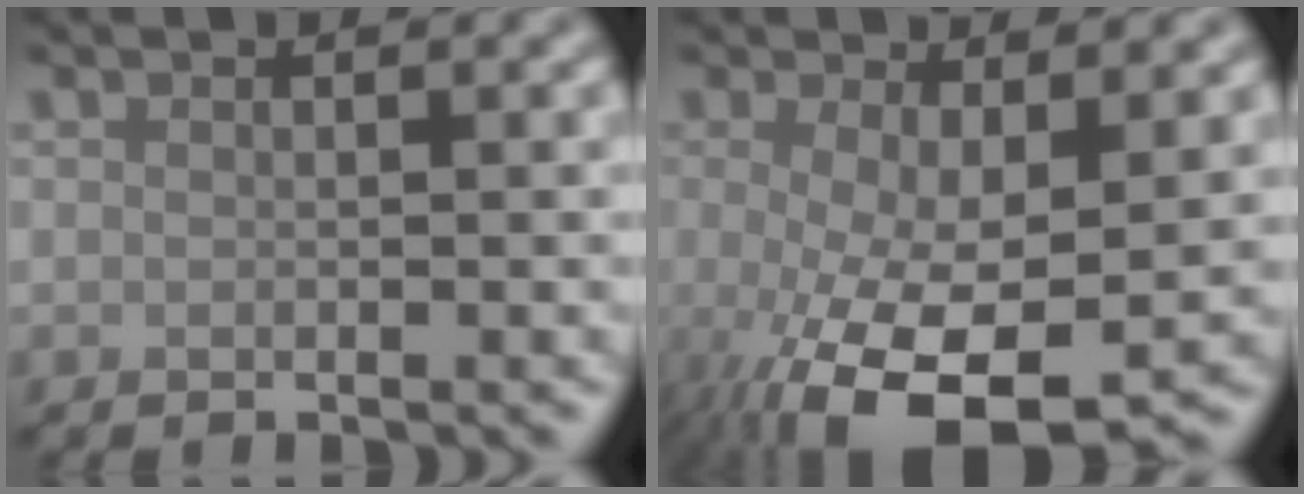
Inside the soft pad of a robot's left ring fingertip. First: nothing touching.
{"total": 10.3, "force": [-2.8, 3.9, 9.1], "torque": [-0.165, -0.025, -0.040]}